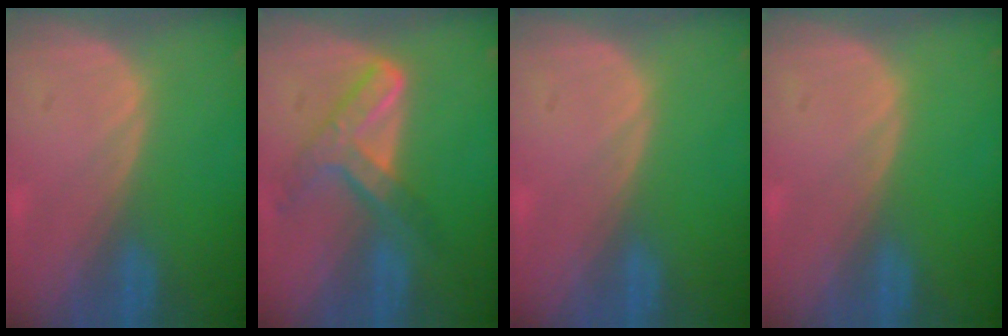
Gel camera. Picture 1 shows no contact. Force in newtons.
{"total": 7.1, "press": 6.1, "slide": 3.7}
{"total": 0.0}
{"total": 0.0}